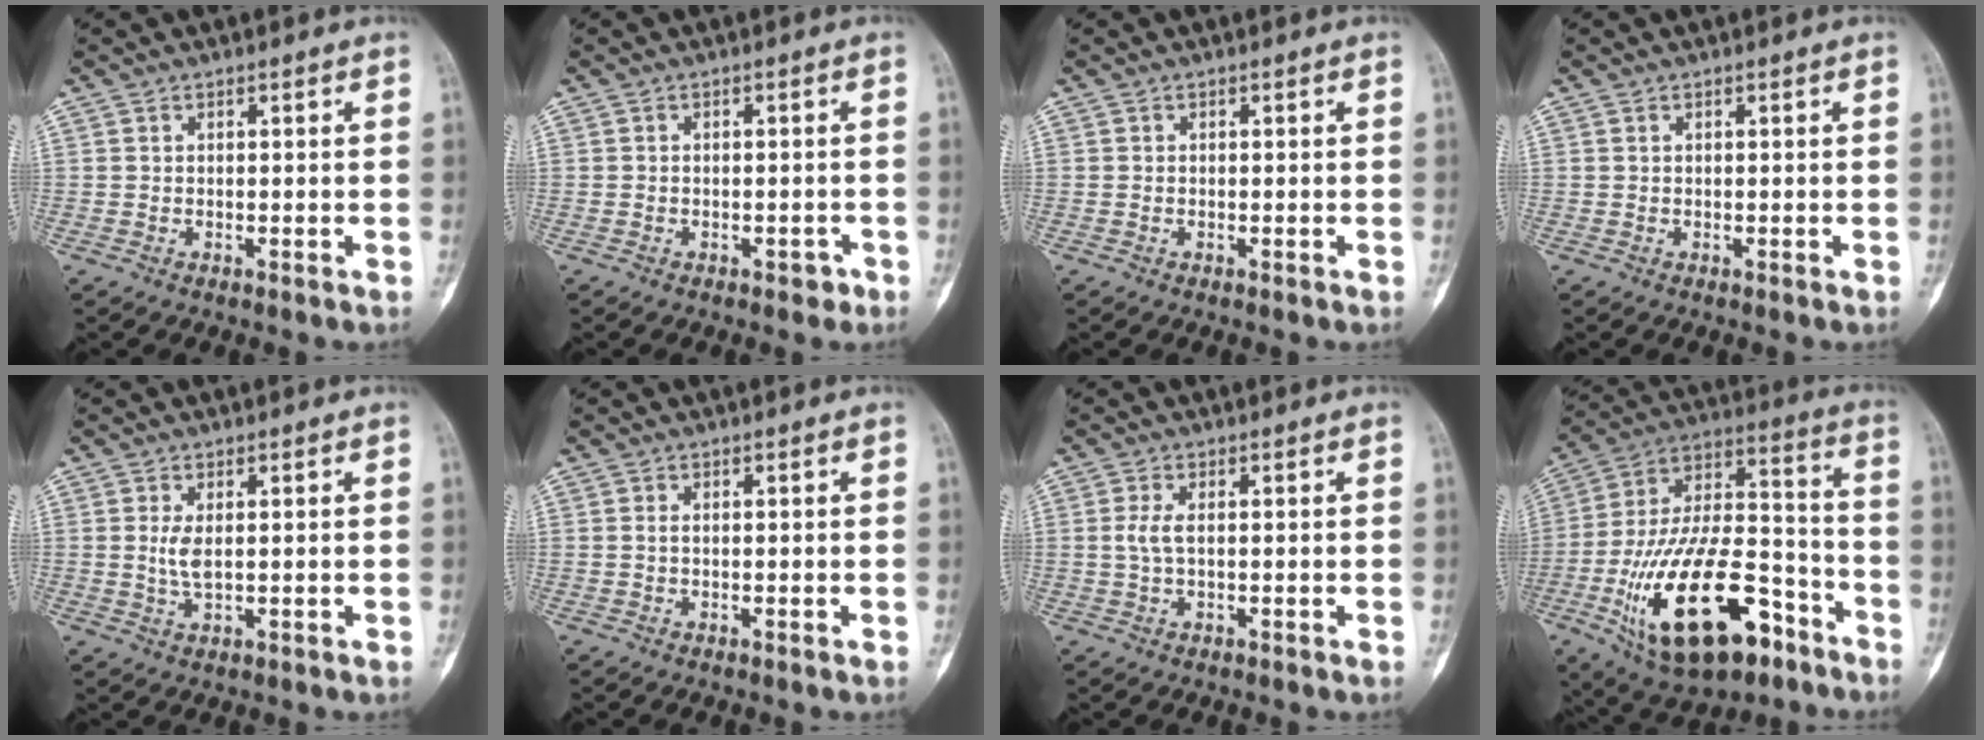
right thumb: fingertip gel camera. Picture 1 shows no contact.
{"total": 1.7, "force": [-1.0, 1.0, 0.8], "torque": [0.000, 0.006, -0.014]}
{"total": 0.0}
{"total": 0.0}
{"total": 3.0, "force": [0.4, 1.1, 2.7], "torque": [-0.059, -0.006, 0.013]}
{"total": 0.7, "force": [0.1, 0.3, 0.6], "torque": [-0.015, 0.001, 0.002]}
{"total": 2.7, "force": [0.3, 1.1, 2.5], "torque": [-0.064, 0.004, 0.008]}
{"total": 26.9, "force": [-12.4, 12.6, 20.2], "torque": [-0.384, 0.061, -0.201]}